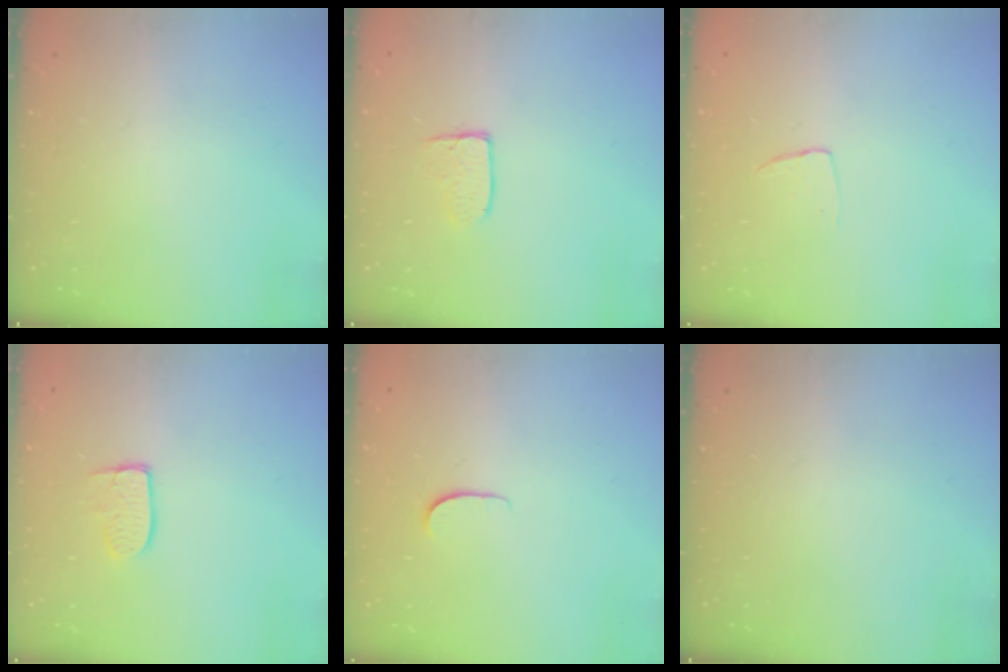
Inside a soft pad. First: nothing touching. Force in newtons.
{"total": 5.2, "press": 5.2, "slide": 0.5}
{"total": 4.0, "press": 4.0, "slide": 0.2}
{"total": 6.7, "press": 6.7, "slide": 0.4}
{"total": 4.2, "press": 4.2, "slide": 0.4}
{"total": 0.0}